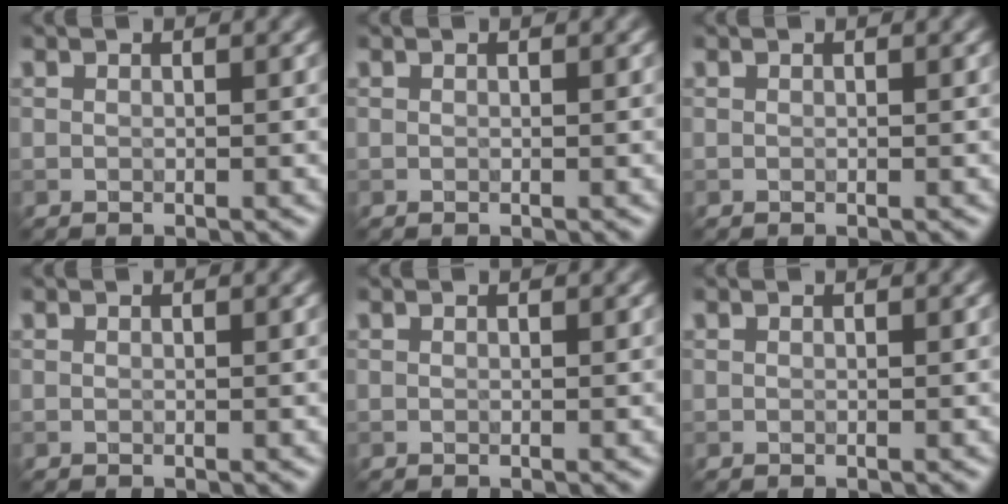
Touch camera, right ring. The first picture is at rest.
{"total": 0.0}
{"total": 0.0}
{"total": 0.0}
{"total": 0.0}
{"total": 0.0}